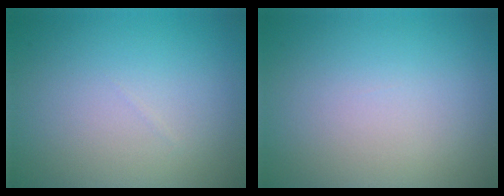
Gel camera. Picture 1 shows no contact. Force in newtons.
{"total": 0.0}